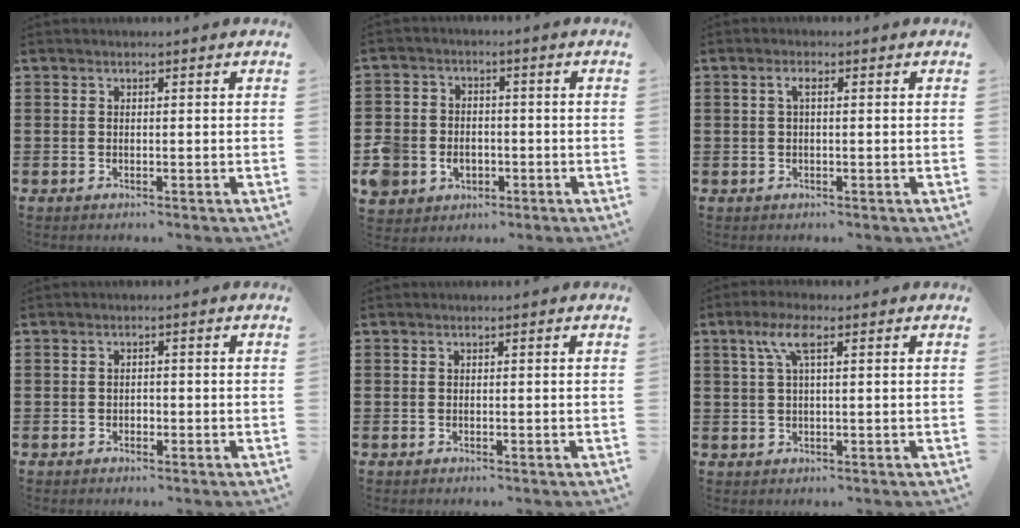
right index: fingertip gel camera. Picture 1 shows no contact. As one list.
[{"total": 5.6, "force": [-2.1, 4.9, 1.7], "torque": [-0.077, 0.004, -0.046]}, {"total": 1.5, "force": [0.1, 0.4, 1.5], "torque": [-0.037, -0.001, -0.001]}, {"total": 0.7, "force": [-0.4, 0.6, 0.3], "torque": [-0.007, -0.001, -0.007]}, {"total": 0.0}, {"total": 4.7, "force": [1.7, 1.1, 4.2], "torque": [-0.096, 0.006, 0.025]}]